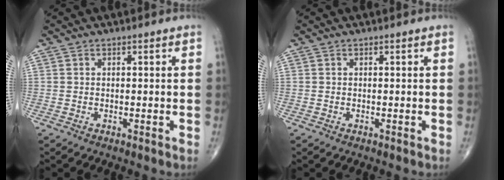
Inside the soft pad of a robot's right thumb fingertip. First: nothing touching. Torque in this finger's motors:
{"motor_torque": [-0.13, 0.00, -0.03, 0.02, 0.00]}